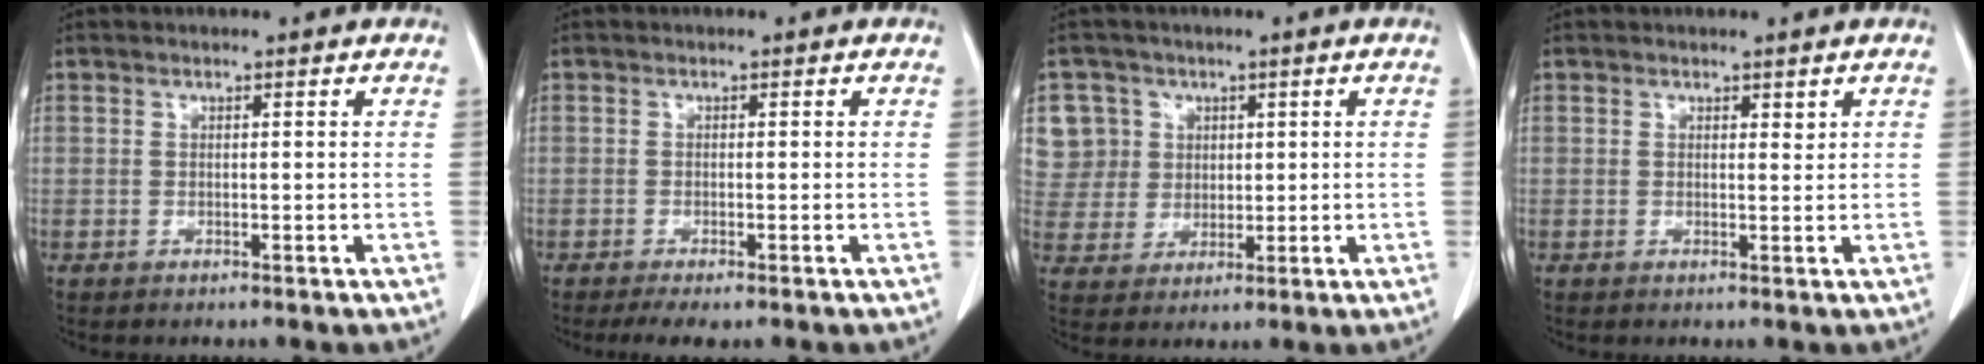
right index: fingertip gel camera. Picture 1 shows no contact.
{"total": 3.0, "force": [-2.1, 0.6, 2.0], "torque": [-0.035, -0.009, -0.032]}
{"total": 8.1, "force": [2.8, 7.6, 0.2], "torque": [0.004, 0.022, 0.063]}
{"total": 0.7, "force": [0.6, 0.3, 0.4], "torque": [-0.007, -0.005, 0.007]}